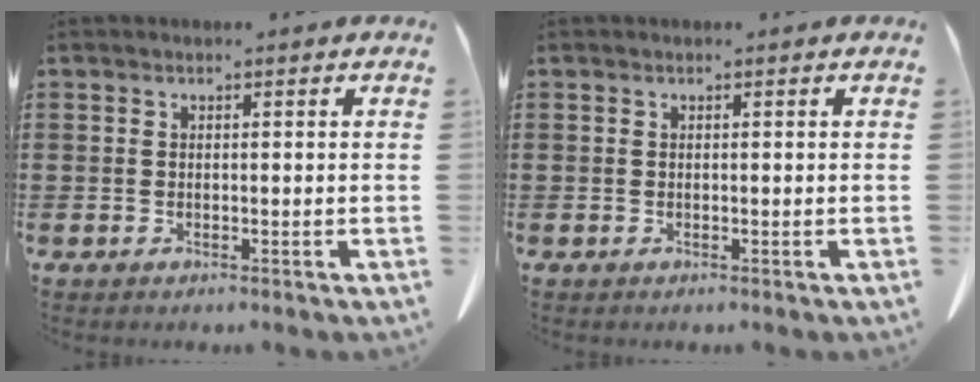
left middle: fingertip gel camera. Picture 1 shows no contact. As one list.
[{"total": 0.0}]